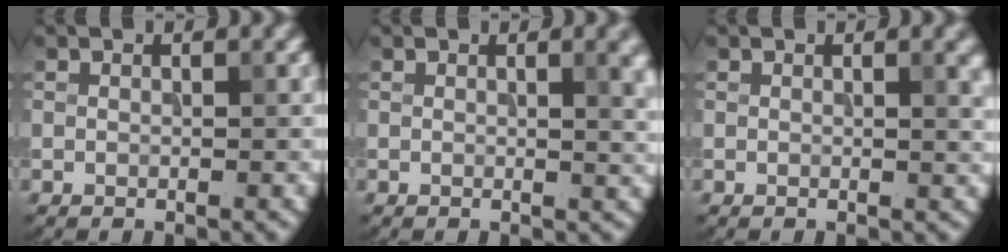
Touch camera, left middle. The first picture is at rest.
{"total": 2.7, "force": [0.9, 0.7, 2.5], "torque": [-0.025, 0.001, 0.012]}
{"total": 1.7, "force": [0.8, 0.4, 1.5], "torque": [-0.018, -0.001, 0.012]}